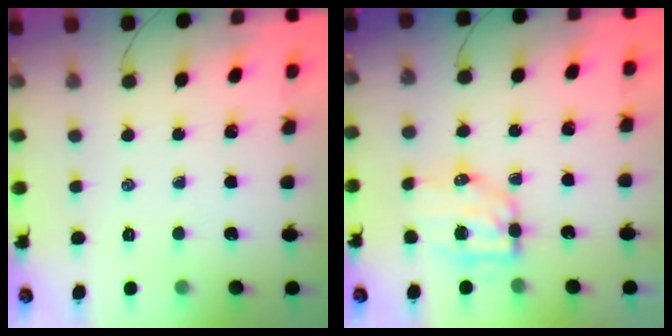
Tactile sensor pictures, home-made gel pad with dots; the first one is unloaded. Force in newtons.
{"total": 7.5, "press": 7.3, "slide": 1.4}